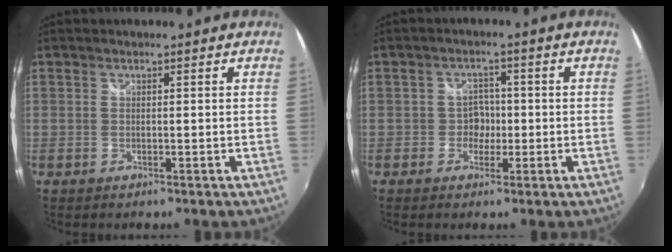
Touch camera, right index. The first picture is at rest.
{"total": 2.5, "force": [-0.5, 2.4, 0.7], "torque": [-0.009, 0.009, -0.010]}